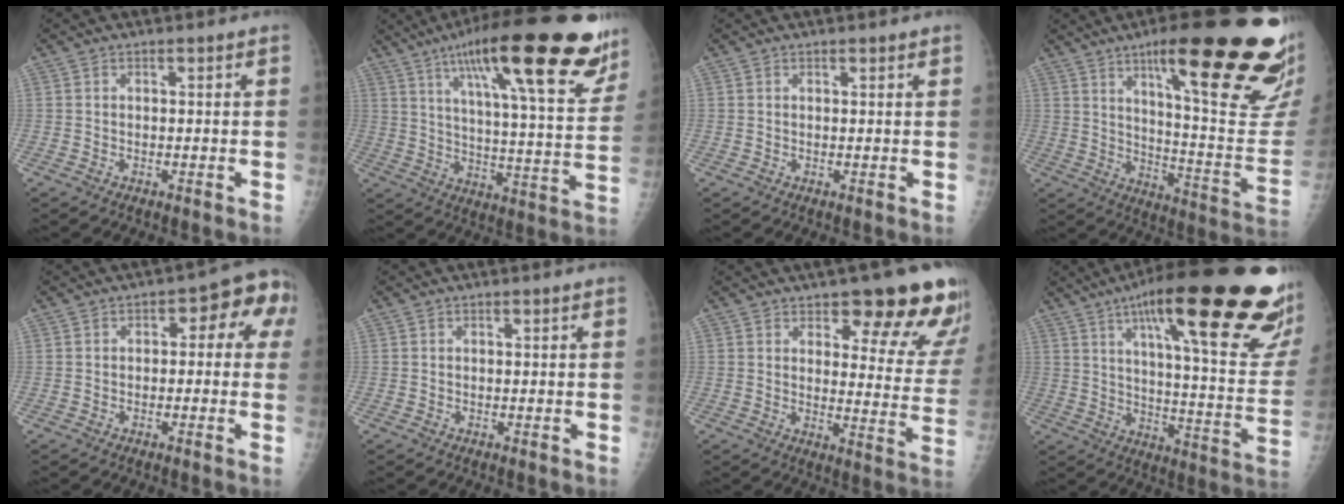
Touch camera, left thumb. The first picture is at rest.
{"total": 27.7, "force": [16.7, 5.9, 21.2], "torque": [-0.295, -0.041, 0.246]}
{"total": 0.8, "force": [0.6, 0.2, 0.5], "torque": [-0.006, -0.001, 0.008]}
{"total": 30.2, "force": [17.9, 4.9, 23.8], "torque": [-0.259, -0.072, 0.261]}
{"total": 7.7, "force": [0.7, 4.3, 6.3], "torque": [-0.038, 0.036, -0.003]}
{"total": 0.0}
{"total": 17.9, "force": [12.2, 6.2, 11.6], "torque": [-0.093, -0.069, 0.145]}
{"total": 32.9, "force": [19.4, 6.3, 25.8], "torque": [-0.293, -0.052, 0.278]}